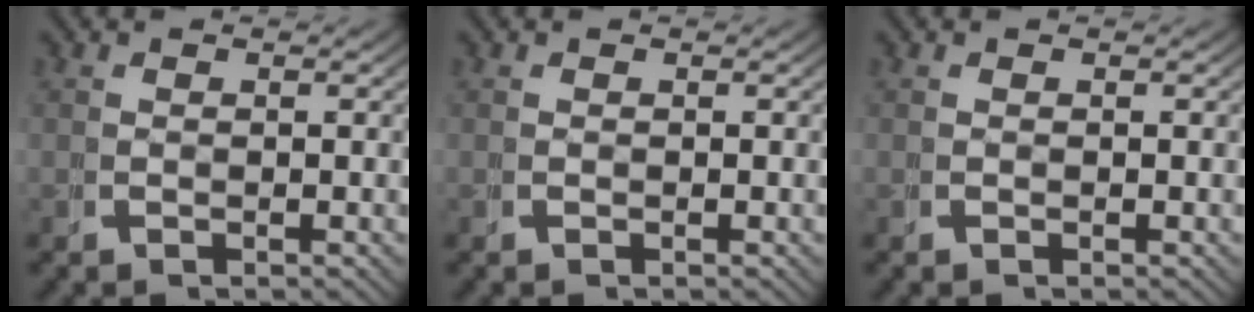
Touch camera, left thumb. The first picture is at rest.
{"total": 0.0}
{"total": 0.0}